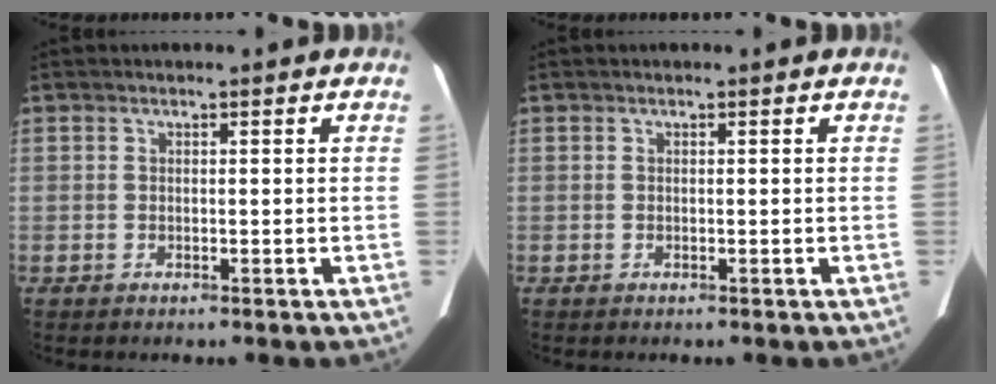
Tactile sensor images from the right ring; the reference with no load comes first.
{"total": 0.0}